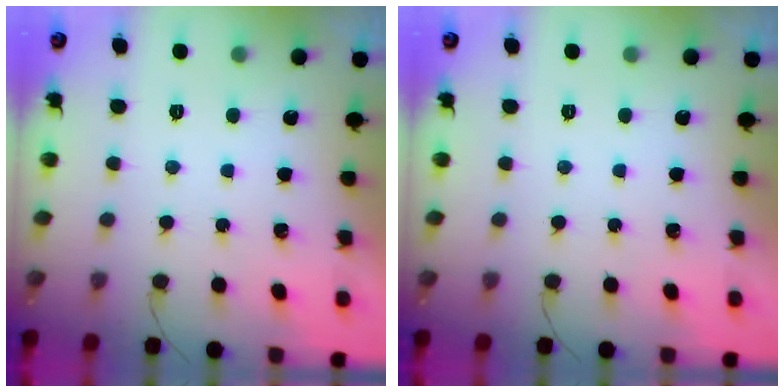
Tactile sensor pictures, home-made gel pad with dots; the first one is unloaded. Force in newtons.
{"total": 0.0}